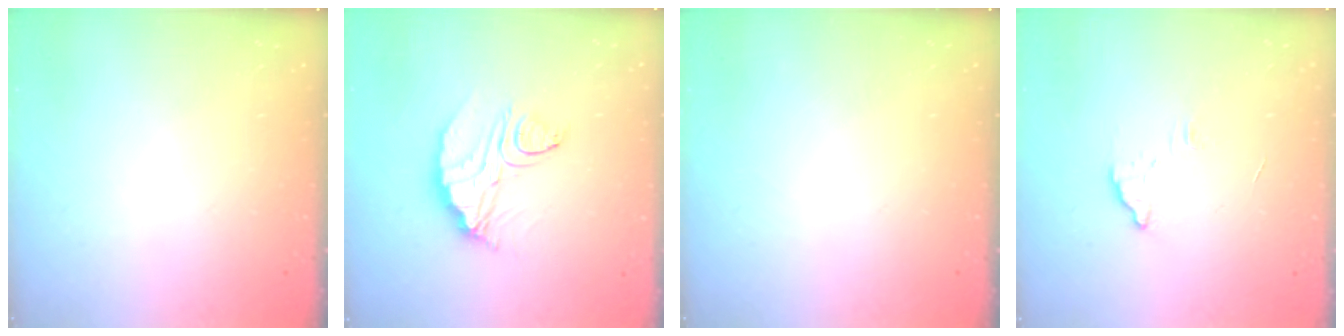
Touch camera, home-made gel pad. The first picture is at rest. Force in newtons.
{"total": 12.2, "press": 12.2, "slide": 1.1}
{"total": 0.0}
{"total": 3.6, "press": 3.6, "slide": 0.2}